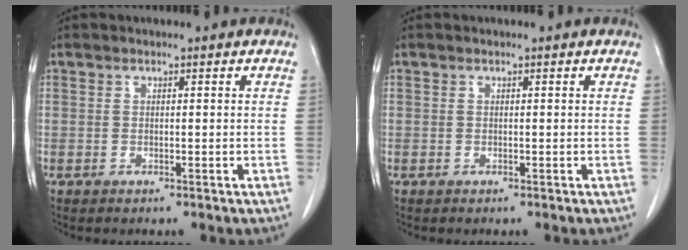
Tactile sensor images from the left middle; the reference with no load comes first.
{"total": 0.0}